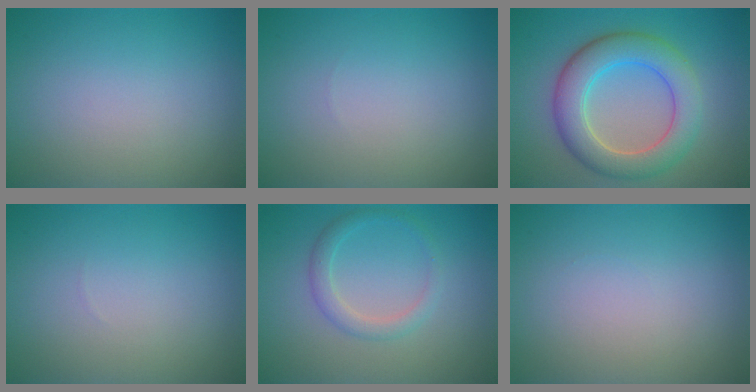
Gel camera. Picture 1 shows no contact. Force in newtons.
{"total": 0.0}
{"total": 6.6, "press": 6.6, "slide": 0.4}
{"total": 0.0}
{"total": 2.0, "press": 2.0, "slide": 0.0}
{"total": 0.0}